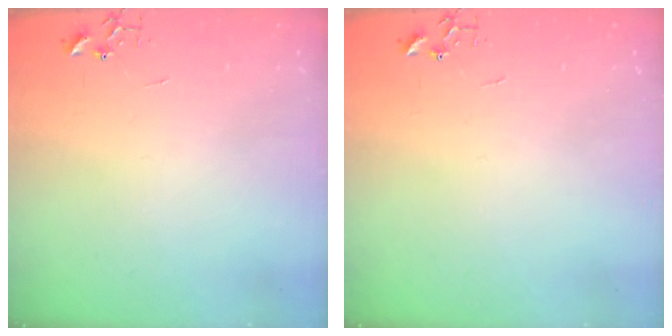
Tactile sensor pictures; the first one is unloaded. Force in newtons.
{"total": 0.0}